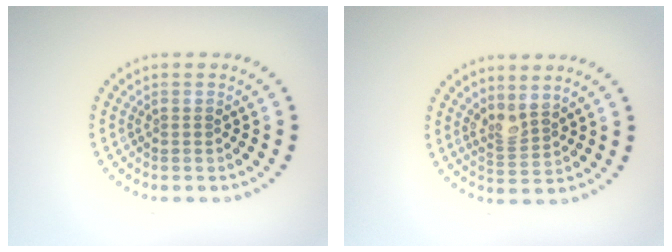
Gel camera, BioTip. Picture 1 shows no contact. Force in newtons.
{"total": 2.0, "press": 1.5, "slide": 1.3}